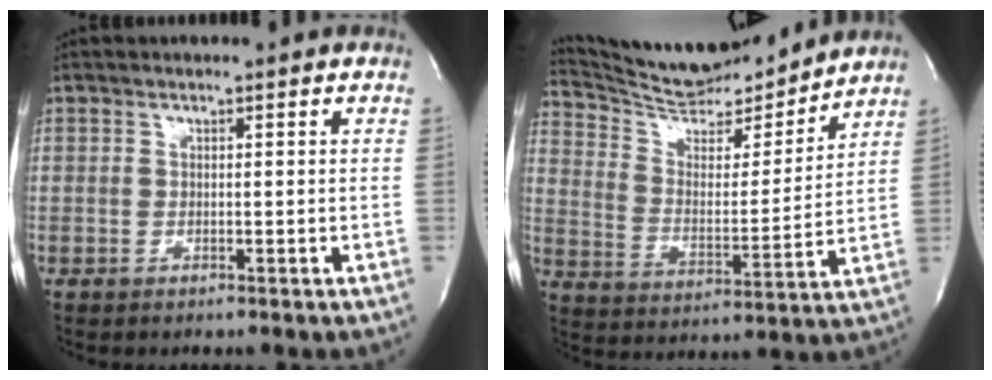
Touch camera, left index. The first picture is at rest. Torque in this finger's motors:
{"motor_torque": [0.73, -0.65, 0.38, 0.10]}